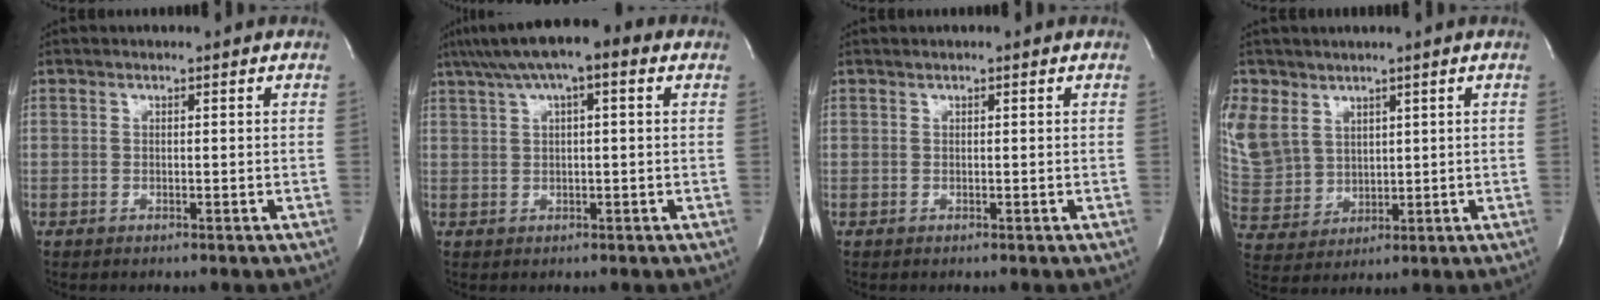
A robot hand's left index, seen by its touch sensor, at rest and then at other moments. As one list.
[{"total": 9.0, "force": [4.8, 2.1, 7.3], "torque": [-0.131, 0.033, 0.069]}, {"total": 0.0}, {"total": 17.9, "force": [8.0, 14.5, 6.7], "torque": [-0.242, 0.035, 0.183]}]